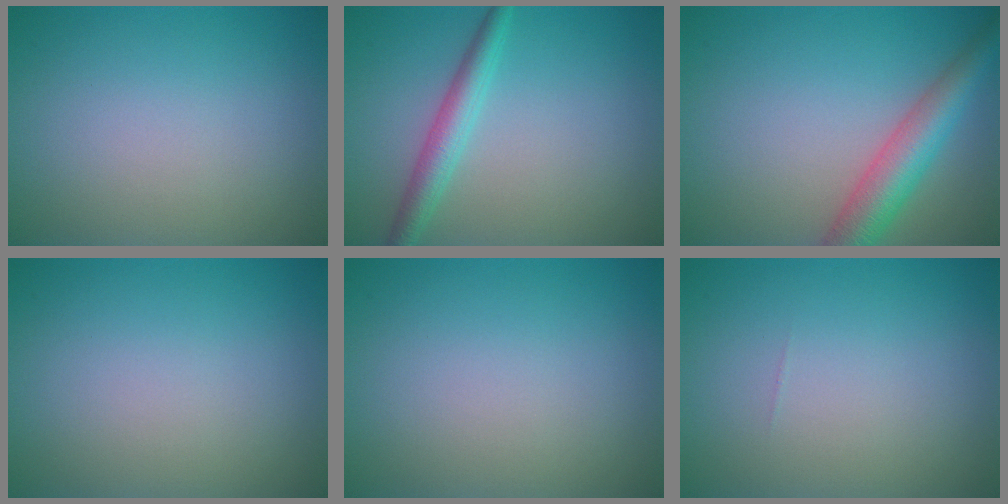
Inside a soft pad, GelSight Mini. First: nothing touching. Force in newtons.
{"total": 2.9, "press": 2.9, "slide": 0.1}
{"total": 5.3, "press": 5.3, "slide": 0.1}
{"total": 0.0}
{"total": 0.0}
{"total": 0.0}